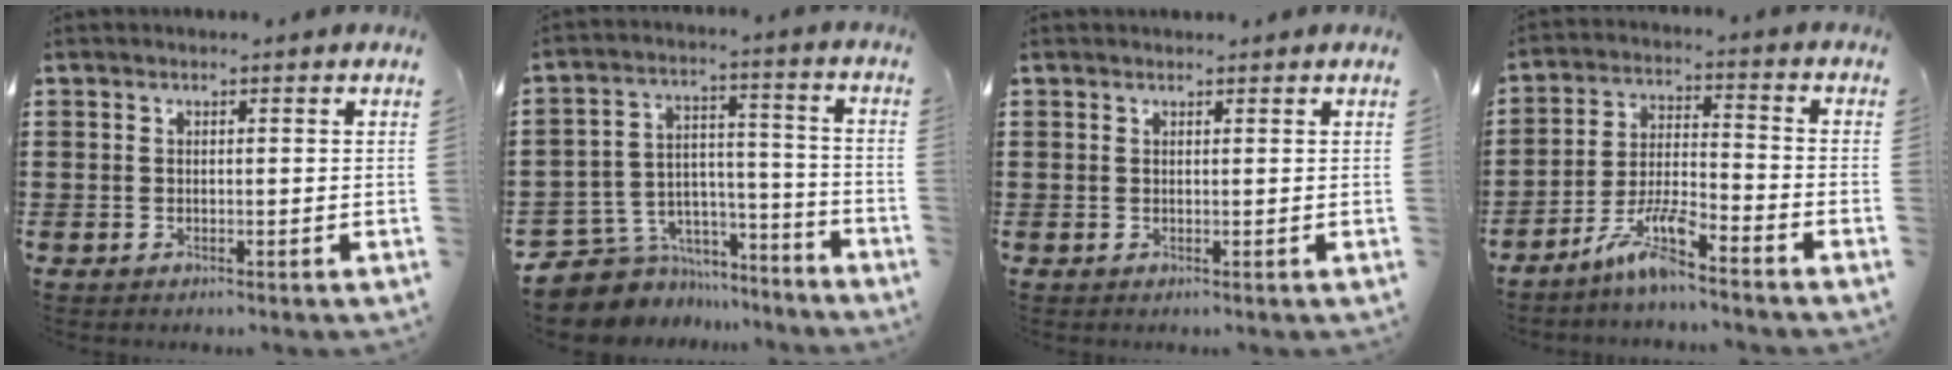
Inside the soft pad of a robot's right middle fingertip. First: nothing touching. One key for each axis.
{"total": 7.0, "fx": -5.9, "fy": 3.8, "fz": 0.5, "tx": -0.032, "ty": 0.002, "tz": -0.115}
{"total": 0.5, "fx": 0.5, "fy": 0.1, "fz": 0.0, "tx": -0.003, "ty": 0.001, "tz": 0.011}
{"total": 7.5, "fx": -5.9, "fy": 0.8, "fz": 4.5, "tx": -0.099, "ty": -0.005, "tz": -0.115}